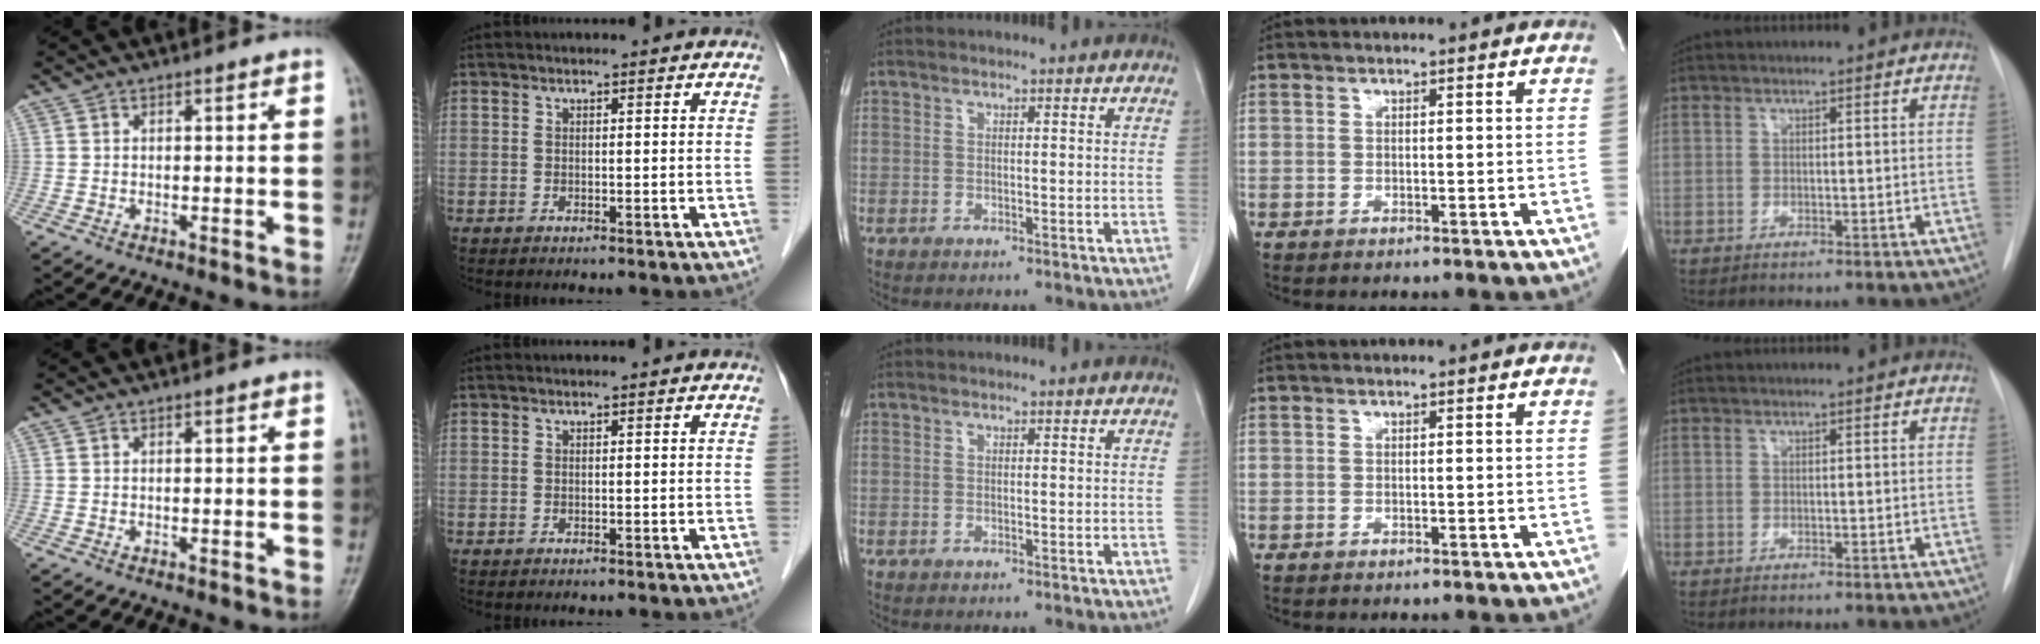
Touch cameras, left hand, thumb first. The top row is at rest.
{}